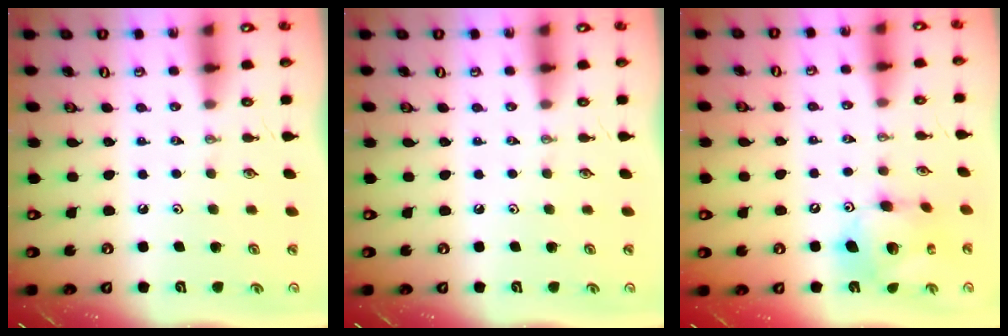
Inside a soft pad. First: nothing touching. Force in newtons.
{"total": 0.0}
{"total": 12.5, "press": 12.5, "slide": 1.3}